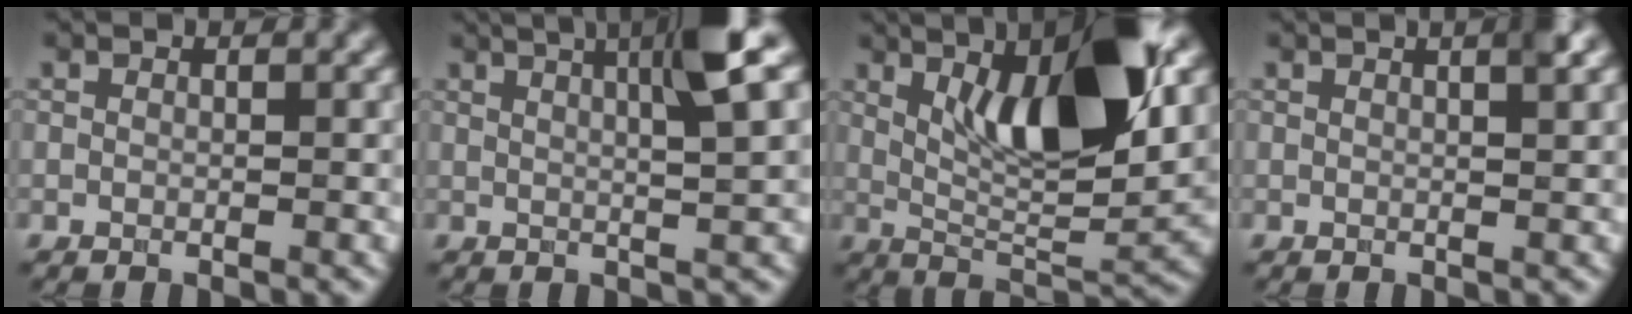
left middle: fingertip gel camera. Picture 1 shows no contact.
{"total": 6.6, "force": [2.5, 1.1, 5.9], "torque": [-0.075, 0.011, 0.036]}
{"total": 11.0, "force": [3.9, 2.9, 9.8], "torque": [-0.147, -0.009, 0.071]}
{"total": 2.3, "force": [1.1, 0.5, 1.9], "torque": [-0.019, 0.006, 0.005]}